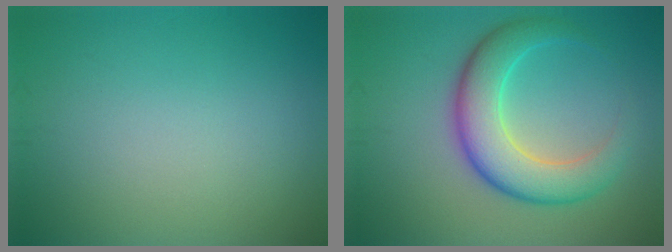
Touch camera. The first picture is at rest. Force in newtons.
{"total": 6.7, "press": 6.7, "slide": 0.0}